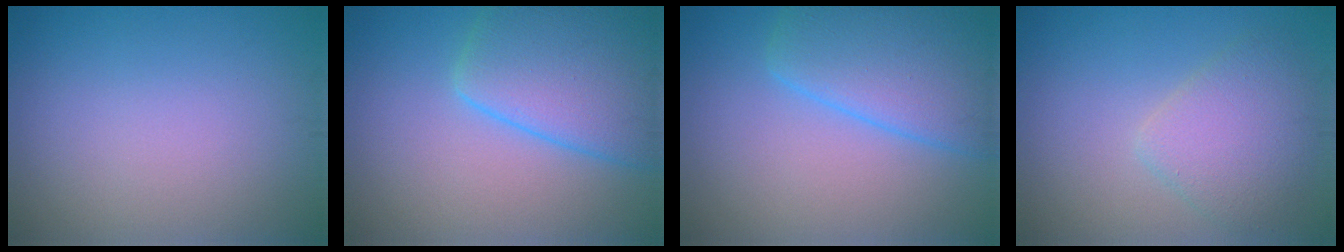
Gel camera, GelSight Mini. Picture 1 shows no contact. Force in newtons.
{"total": 7.9, "press": 7.9, "slide": 0.4}
{"total": 7.0, "press": 7.0, "slide": 0.3}
{"total": 3.8, "press": 3.8, "slide": 0.2}